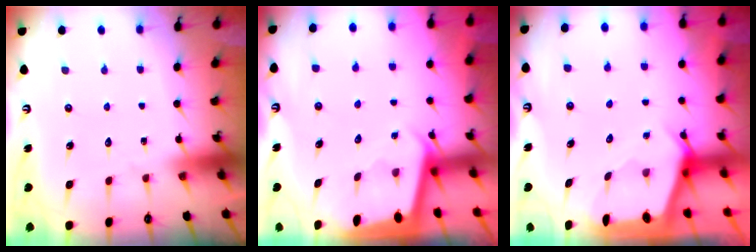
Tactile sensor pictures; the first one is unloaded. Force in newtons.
{"total": 1.9, "press": 1.9, "slide": 0.1}
{"total": 2.4, "press": 2.4, "slide": 0.3}